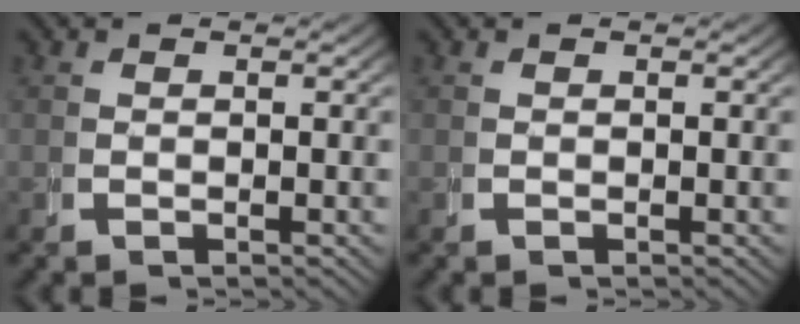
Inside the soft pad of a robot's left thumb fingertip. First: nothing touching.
{"total": 0.0}